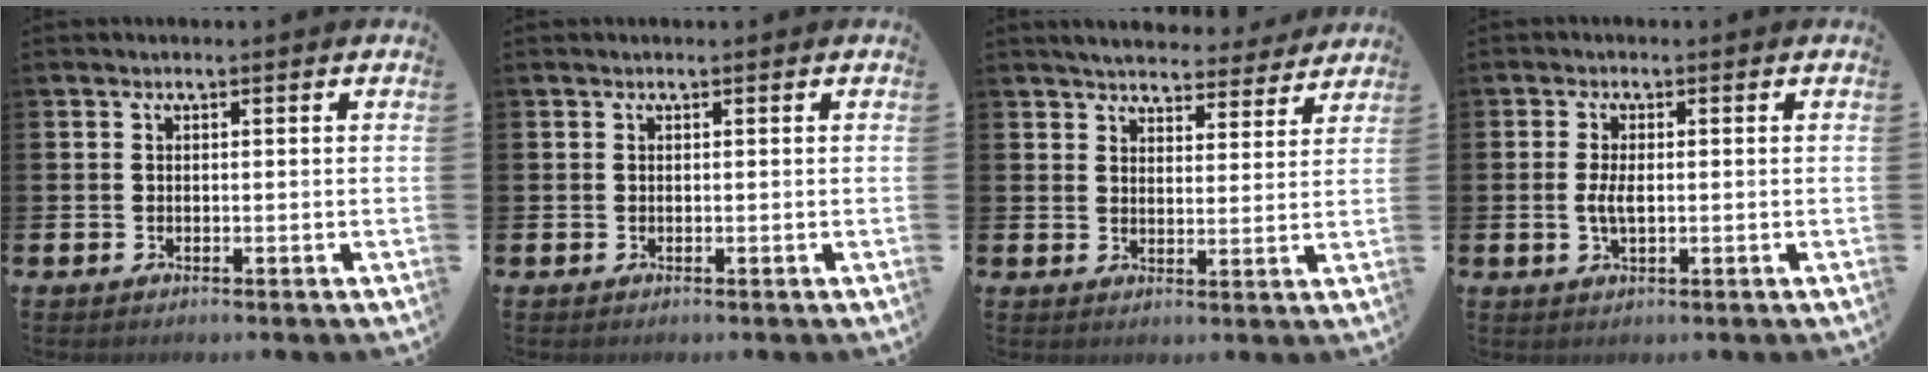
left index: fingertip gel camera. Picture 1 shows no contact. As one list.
[{"total": 0.0}, {"total": 4.9, "force": [4.8, 0.9, 0.5], "torque": [-0.018, -0.033, 0.083]}, {"total": 2.8, "force": [-0.1, 1.2, 2.5], "torque": [-0.054, 0.000, -0.005]}]